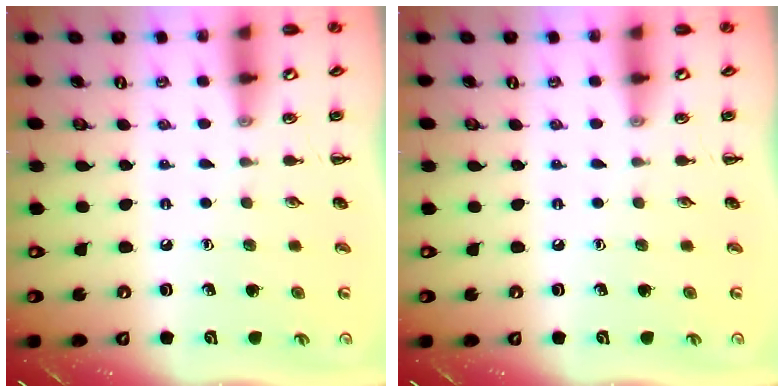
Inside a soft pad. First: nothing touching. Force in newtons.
{"total": 0.0}